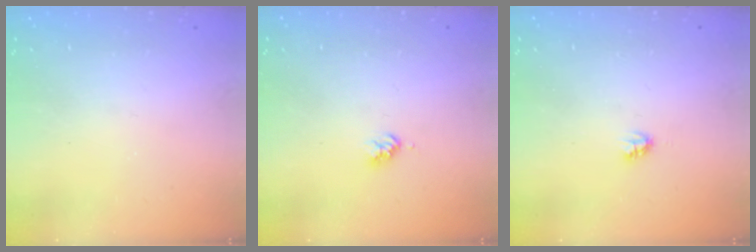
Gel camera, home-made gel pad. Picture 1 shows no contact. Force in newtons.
{"total": 3.1, "press": 3.0, "slide": 0.4}
{"total": 2.2, "press": 2.2, "slide": 0.2}